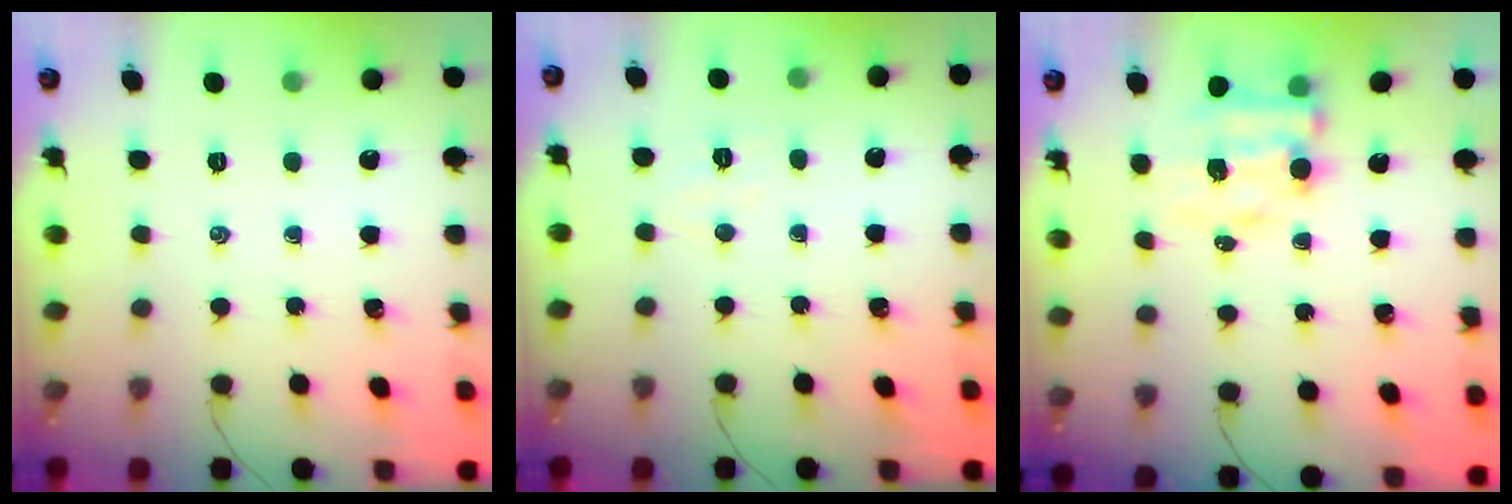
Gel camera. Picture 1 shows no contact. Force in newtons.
{"total": 3.6, "press": 3.5, "slide": 0.8}
{"total": 6.2, "press": 6.1, "slide": 1.0}